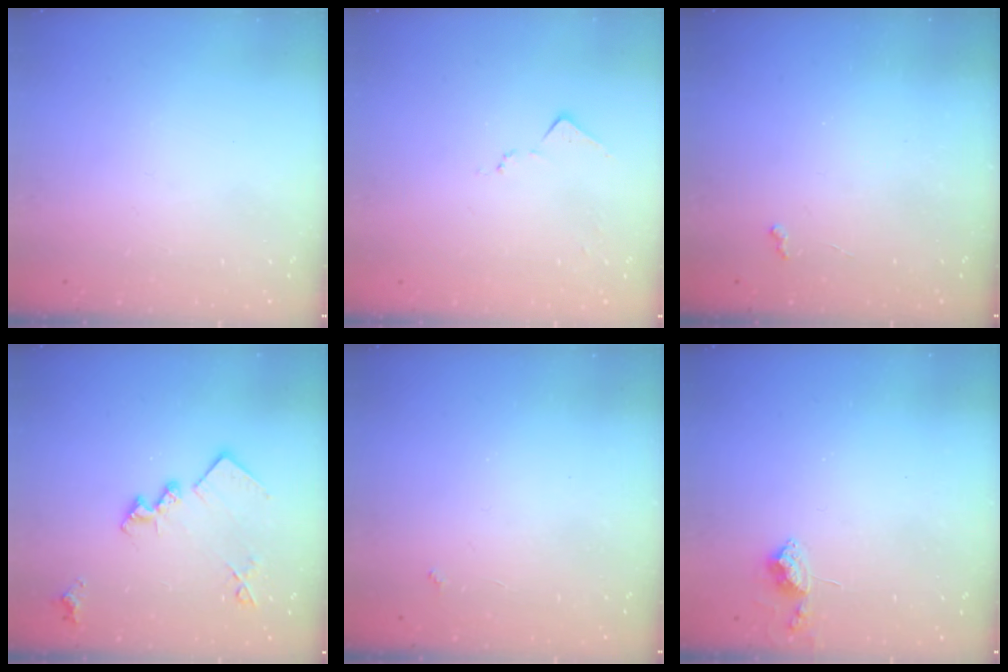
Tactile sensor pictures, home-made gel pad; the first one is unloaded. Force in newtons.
{"total": 6.2, "press": 6.2, "slide": 0.8}
{"total": 2.6, "press": 2.6, "slide": 0.5}
{"total": 14.1, "press": 14.1, "slide": 0.6}
{"total": 2.4, "press": 2.3, "slide": 0.4}
{"total": 7.4, "press": 7.4, "slide": 0.7}